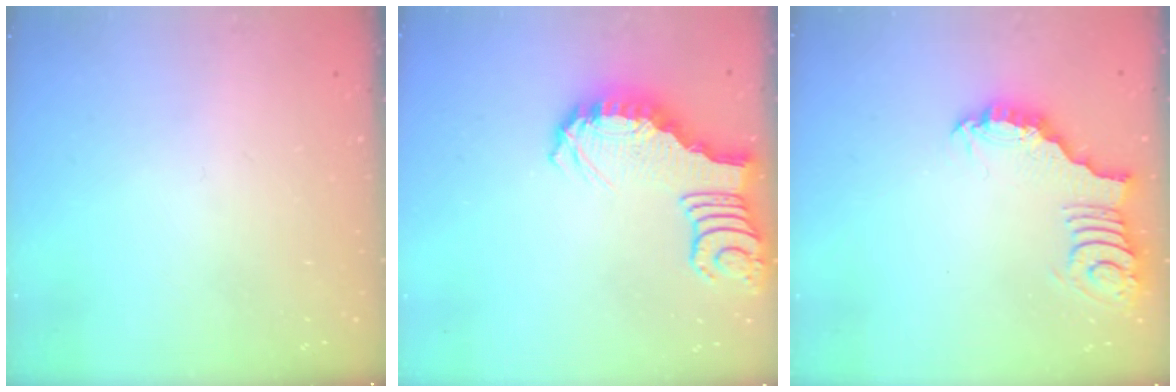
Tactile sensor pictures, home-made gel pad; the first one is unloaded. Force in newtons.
{"total": 2.8, "press": 2.8, "slide": 0.5}
{"total": 3.2, "press": 3.2, "slide": 0.1}